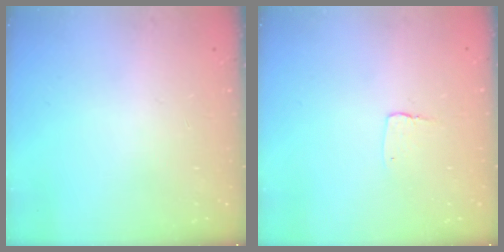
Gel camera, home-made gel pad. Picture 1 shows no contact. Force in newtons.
{"total": 2.9, "press": 2.9, "slide": 0.2}